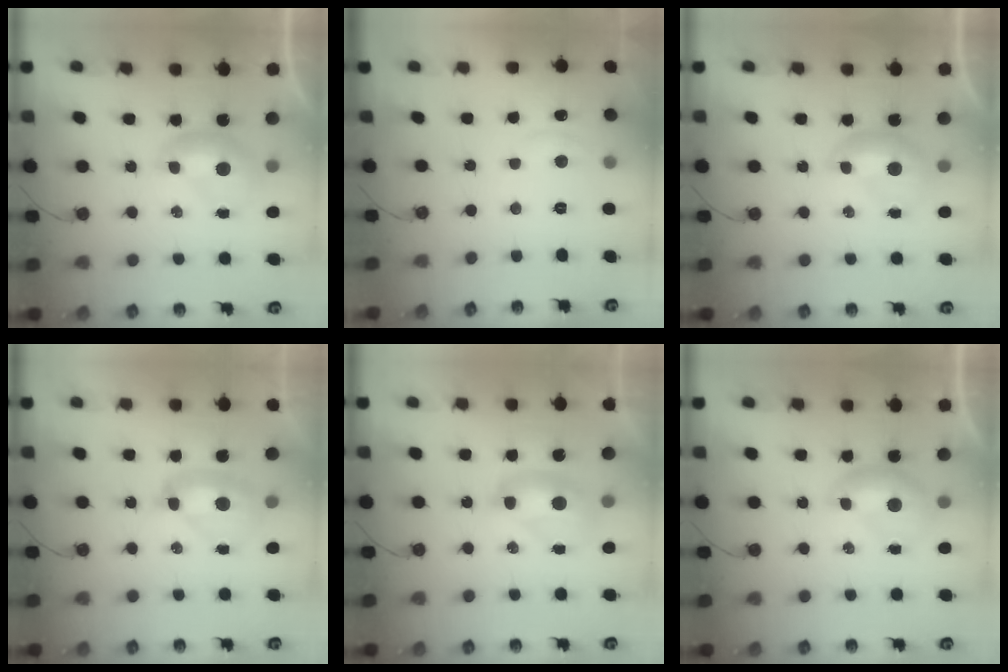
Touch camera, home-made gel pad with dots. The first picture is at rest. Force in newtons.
{"total": 0.7, "press": 0.3, "slide": 0.7}
{"total": 0.0}
{"total": 3.9, "press": 3.8, "slide": 0.7}
{"total": 2.6, "press": 2.6, "slide": 0.1}
{"total": 0.0}